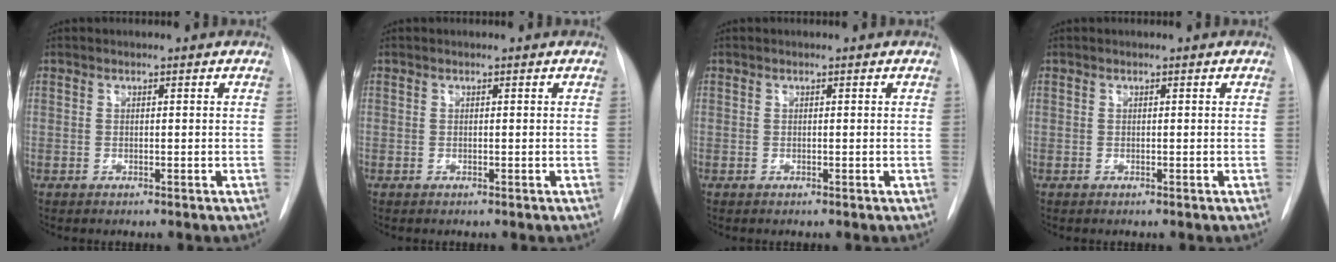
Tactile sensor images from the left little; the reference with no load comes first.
{"total": 0.0}
{"total": 0.0}
{"total": 0.0}